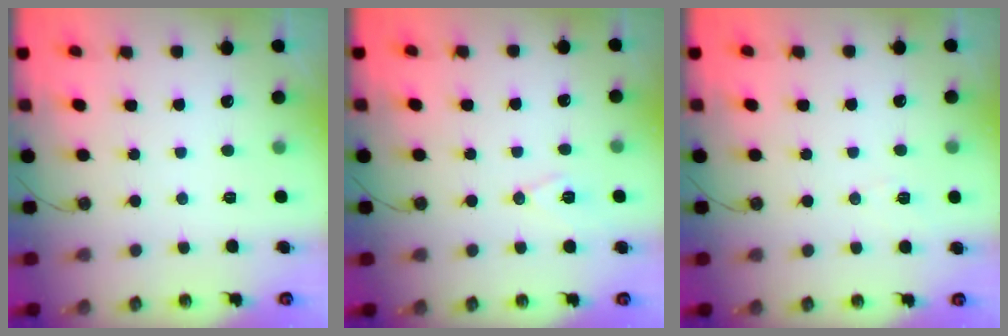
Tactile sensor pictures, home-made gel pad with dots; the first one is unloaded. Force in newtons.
{"total": 7.5, "press": 6.6, "slide": 3.6}
{"total": 2.7, "press": 2.3, "slide": 1.4}